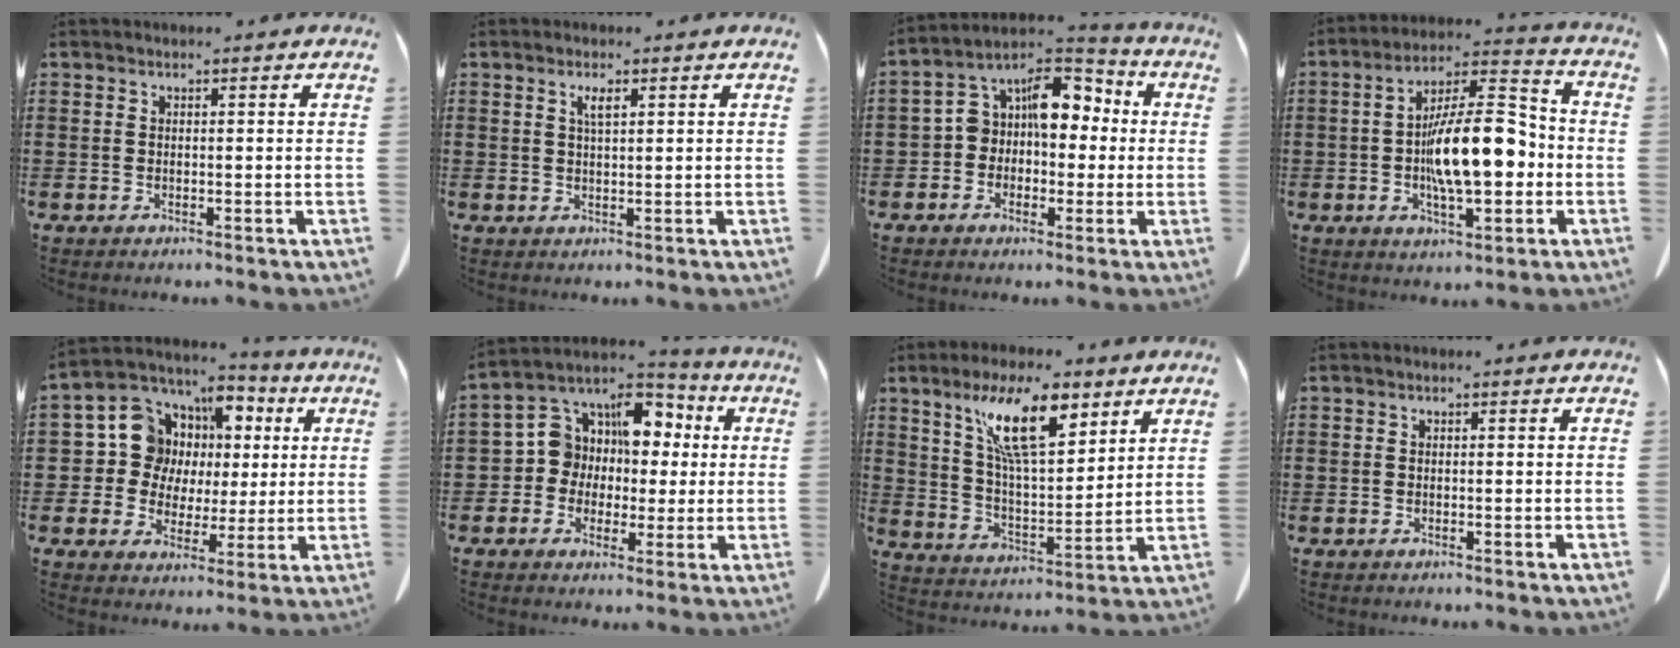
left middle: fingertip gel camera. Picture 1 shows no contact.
{"total": 2.0, "force": [1.0, 0.5, 1.7], "torque": [-0.037, 0.001, 0.016]}
{"total": 8.9, "force": [1.8, 6.3, 6.1], "torque": [-0.132, 0.004, 0.028]}
{"total": 14.0, "force": [-1.8, 5.3, 12.8], "torque": [-0.225, 0.002, -0.032]}
{"total": 10.7, "force": [2.0, 9.9, 3.5], "torque": [-0.126, -0.007, 0.044]}
{"total": 8.8, "force": [2.3, 7.9, 3.1], "torque": [-0.108, -0.015, 0.043]}
{"total": 12.5, "force": [7.6, 4.1, 9.1], "torque": [-0.185, -0.012, 0.136]}
{"total": 0.0}